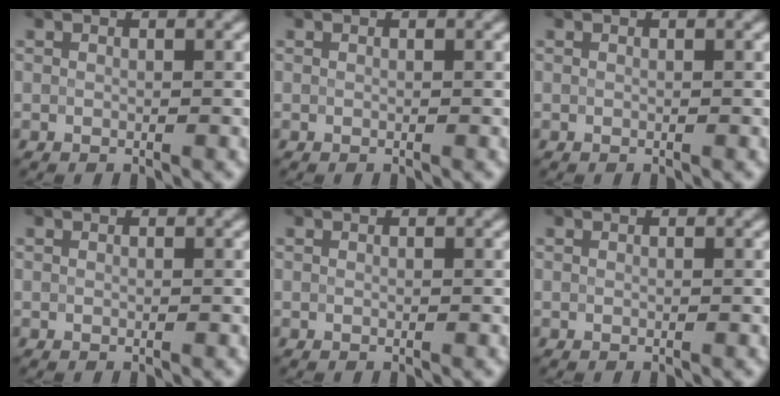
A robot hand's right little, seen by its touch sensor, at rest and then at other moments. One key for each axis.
{"total": 0.0}
{"total": 0.0}
{"total": 0.0}
{"total": 0.0}
{"total": 0.0}